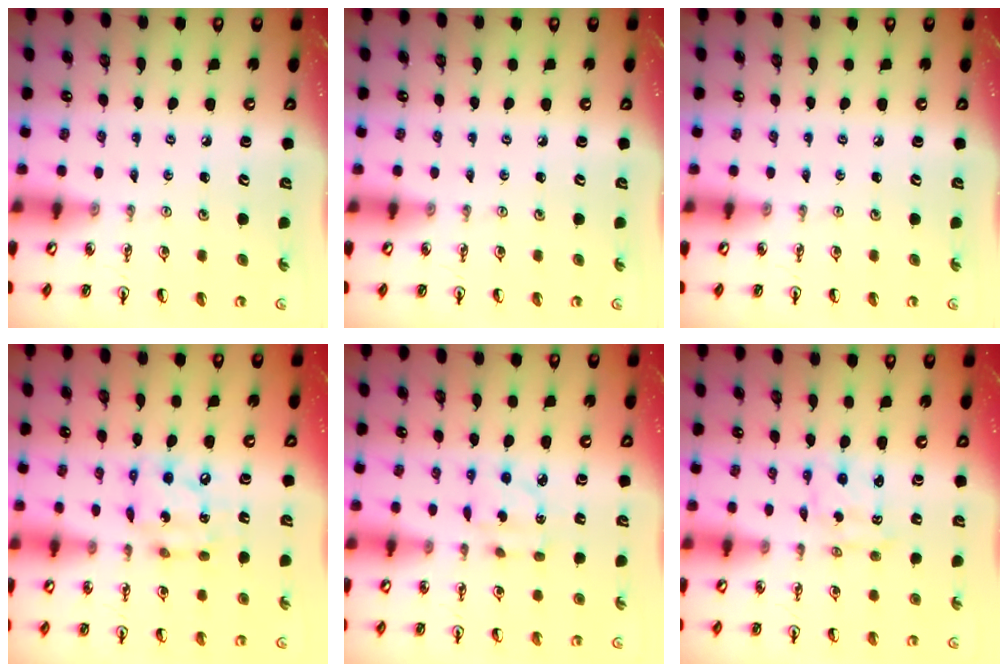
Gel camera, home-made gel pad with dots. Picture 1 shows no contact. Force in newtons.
{"total": 0.0}
{"total": 0.0}
{"total": 9.3, "press": 9.3, "slide": 0.8}
{"total": 2.9, "press": 2.9, "slide": 0.1}
{"total": 1.1, "press": 1.1, "slide": 0.1}